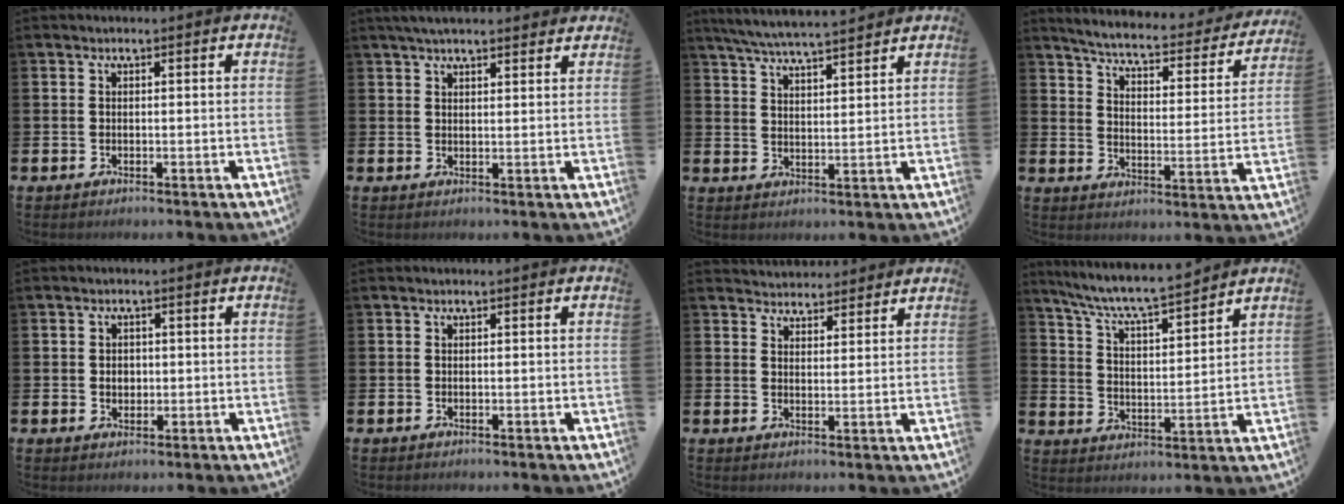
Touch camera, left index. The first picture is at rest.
{"total": 3.8, "force": [3.5, 0.7, 1.4], "torque": [-0.027, -0.008, 0.063]}
{"total": 5.9, "force": [5.7, 0.1, 1.5], "torque": [-0.046, -0.028, 0.103]}
{"total": 5.1, "force": [4.7, 0.7, 1.8], "torque": [-0.057, -0.041, 0.072]}
{"total": 1.9, "force": [0.2, 1.6, 0.9], "torque": [0.000, 0.002, -0.003]}
{"total": 0.0}
{"total": 3.9, "force": [3.8, 0.8, -0.5], "torque": [0.005, -0.021, 0.068]}
{"total": 7.5, "force": [7.2, 0.2, 2.3], "torque": [-0.072, -0.051, 0.124]}